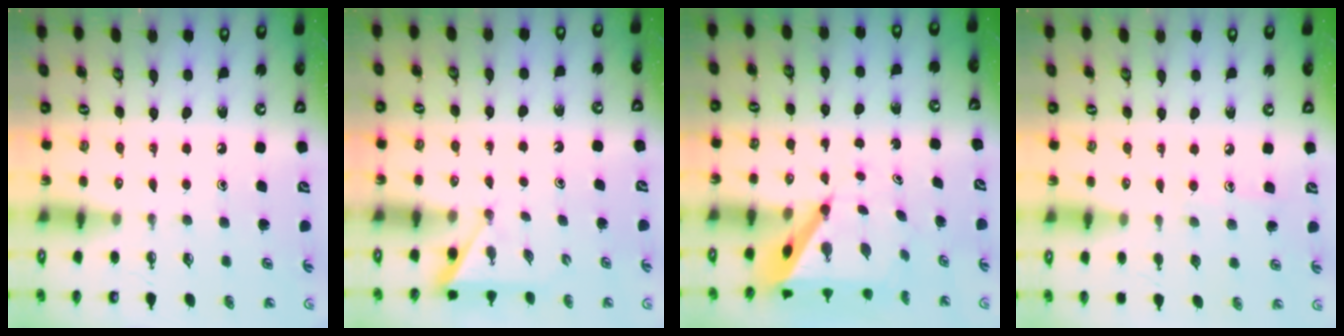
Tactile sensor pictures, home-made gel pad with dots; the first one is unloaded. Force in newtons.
{"total": 2.2, "press": 2.2, "slide": 0.2}
{"total": 6.6, "press": 6.5, "slide": 0.6}
{"total": 5.5, "press": 5.4, "slide": 0.5}